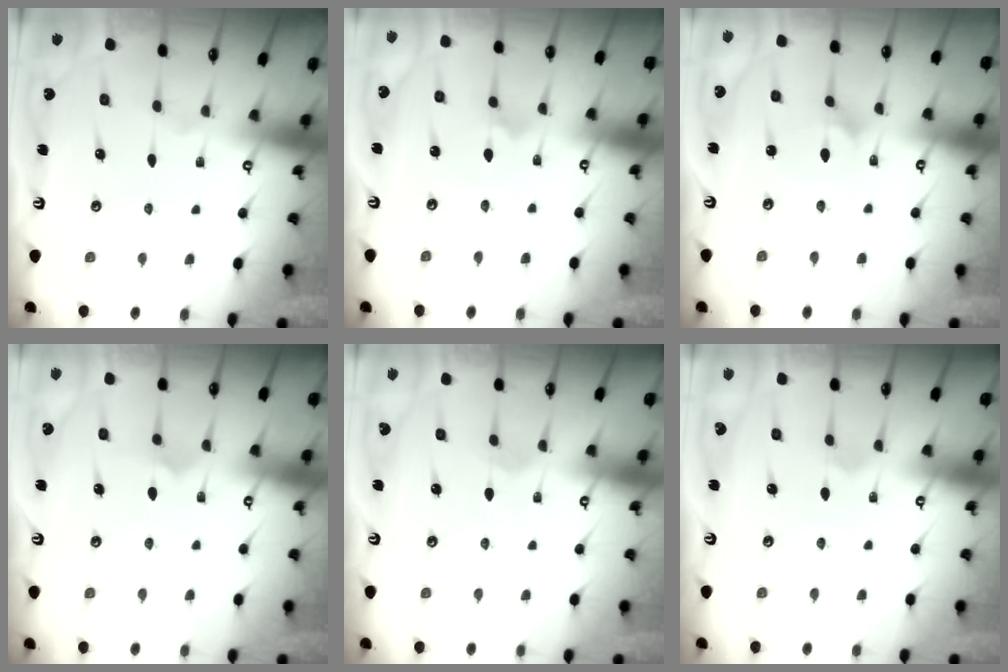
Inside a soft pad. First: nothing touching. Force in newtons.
{"total": 3.1, "press": 3.0, "slide": 0.5}
{"total": 2.0, "press": 2.0, "slide": 0.1}
{"total": 5.2, "press": 5.2, "slide": 0.3}
{"total": 2.1, "press": 2.1, "slide": 0.3}
{"total": 2.1, "press": 2.1, "slide": 0.2}